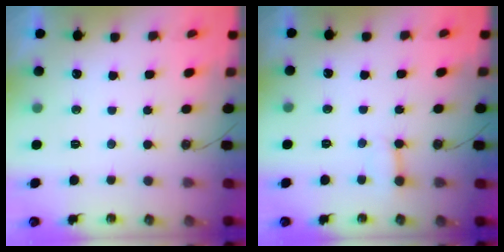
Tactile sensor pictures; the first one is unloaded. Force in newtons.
{"total": 2.7, "press": 2.7, "slide": 0.3}